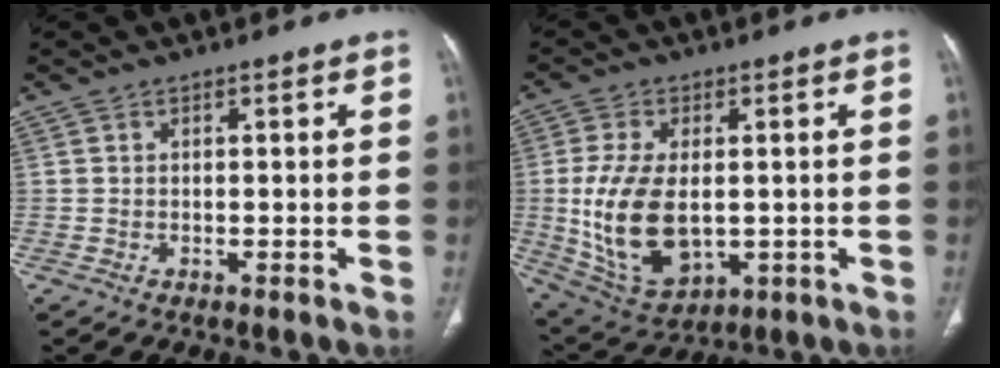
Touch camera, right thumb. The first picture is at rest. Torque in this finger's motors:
{"motor_torque": [-0.28, 0.71, 0.94, 0.80, 0.15]}